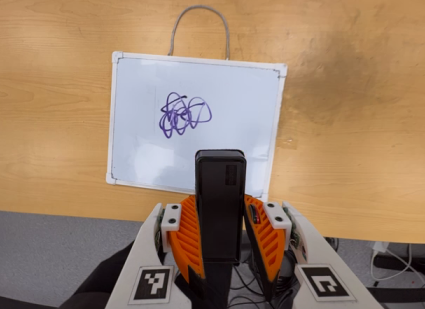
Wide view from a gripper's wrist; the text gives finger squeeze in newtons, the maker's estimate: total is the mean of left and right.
{"total": 4.5, "left": 3.0, "right": 6.0}